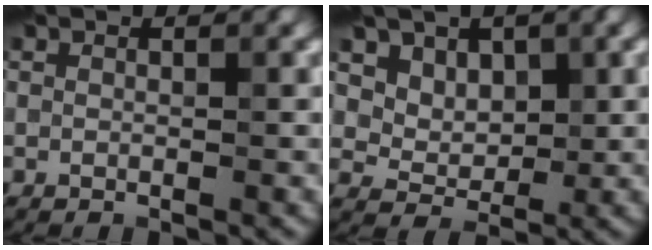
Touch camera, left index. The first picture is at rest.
{"total": 5.8, "force": [3.3, 4.2, 2.4], "torque": [-0.058, -0.019, 0.075]}